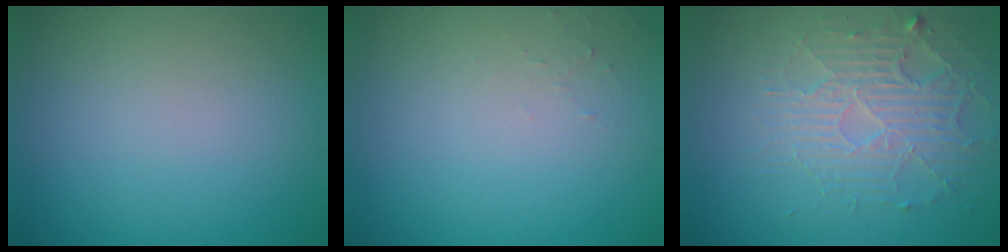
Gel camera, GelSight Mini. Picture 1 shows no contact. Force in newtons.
{"total": 0.6, "press": 0.6, "slide": 0.1}
{"total": 3.8, "press": 3.4, "slide": 1.8}